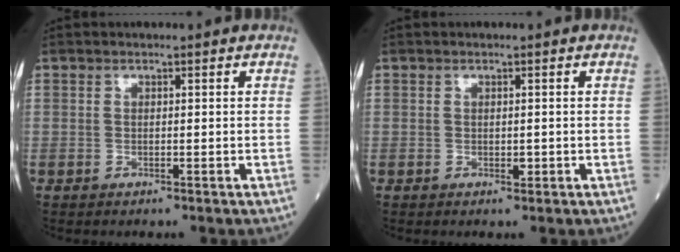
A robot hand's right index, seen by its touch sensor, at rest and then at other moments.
{"total": 0.8, "force": [-0.2, 0.4, 0.6], "torque": [-0.008, -0.001, -0.002]}